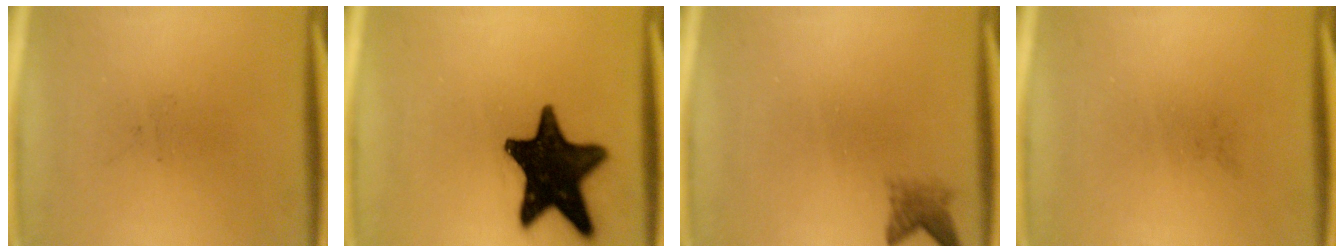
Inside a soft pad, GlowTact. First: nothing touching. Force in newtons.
{"total": 17.8}
{"total": 2.2}
{"total": 0.0}